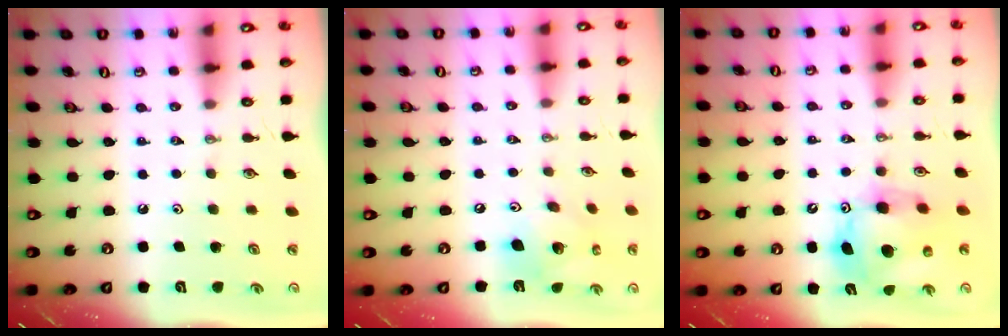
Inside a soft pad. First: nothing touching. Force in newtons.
{"total": 13.5, "press": 13.3, "slide": 2.4}
{"total": 13.1, "press": 13.1, "slide": 0.8}